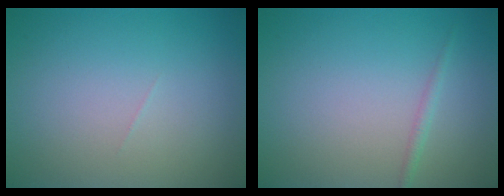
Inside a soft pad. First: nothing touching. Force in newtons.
{"total": 0.8, "press": 0.8, "slide": 0.0}